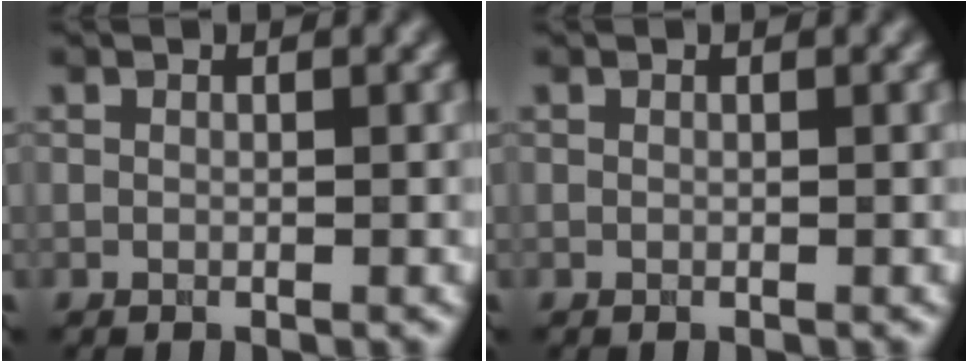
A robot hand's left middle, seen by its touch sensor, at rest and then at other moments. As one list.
[{"total": 0.0}]